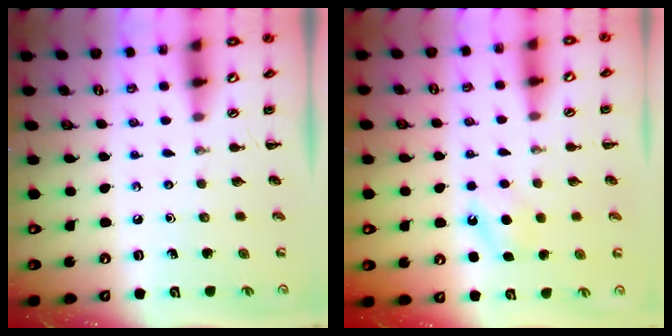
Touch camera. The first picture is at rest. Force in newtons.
{"total": 6.2, "press": 6.0, "slide": 1.4}